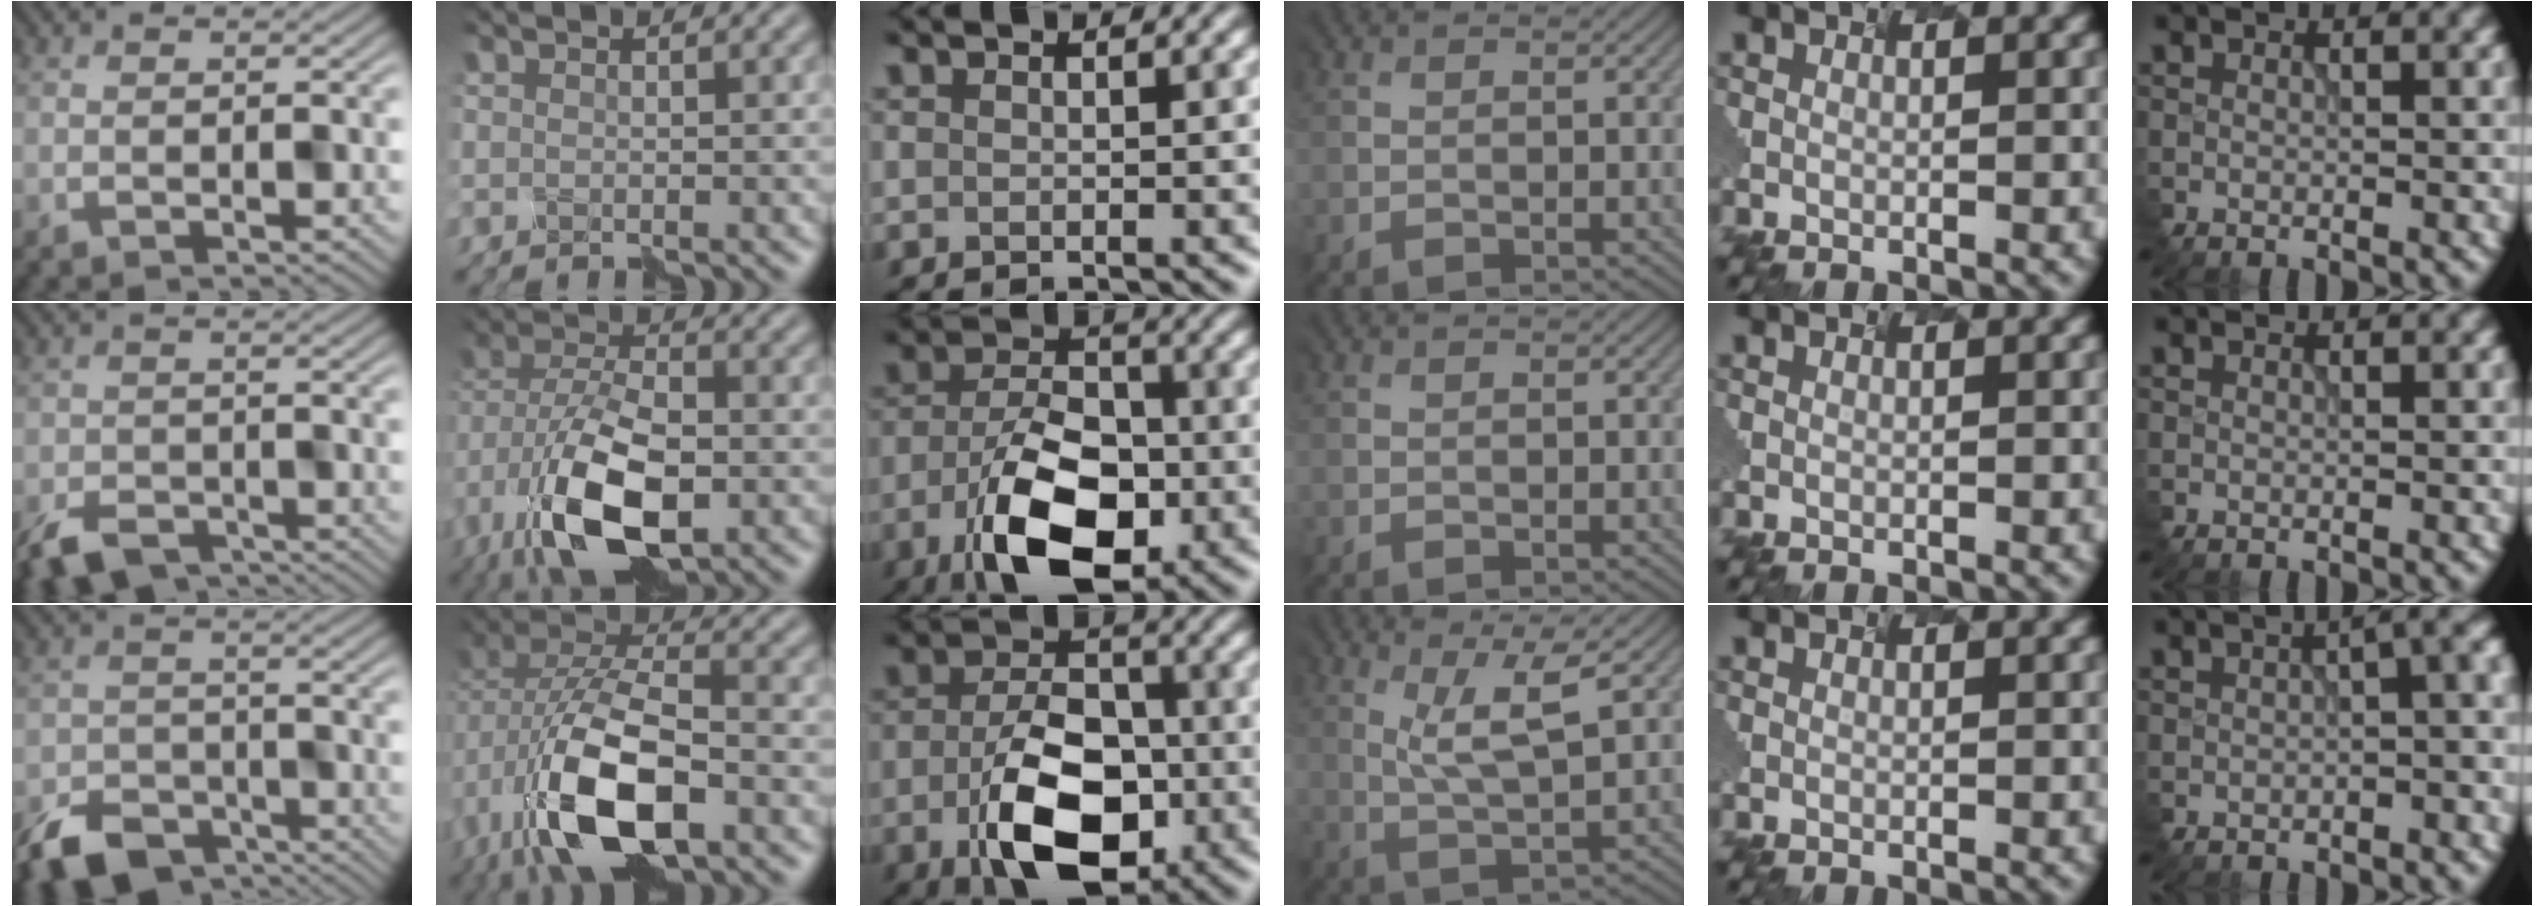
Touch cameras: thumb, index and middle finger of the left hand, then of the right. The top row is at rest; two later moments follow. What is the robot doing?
{"motion": "disassemble", "object": "markers"}